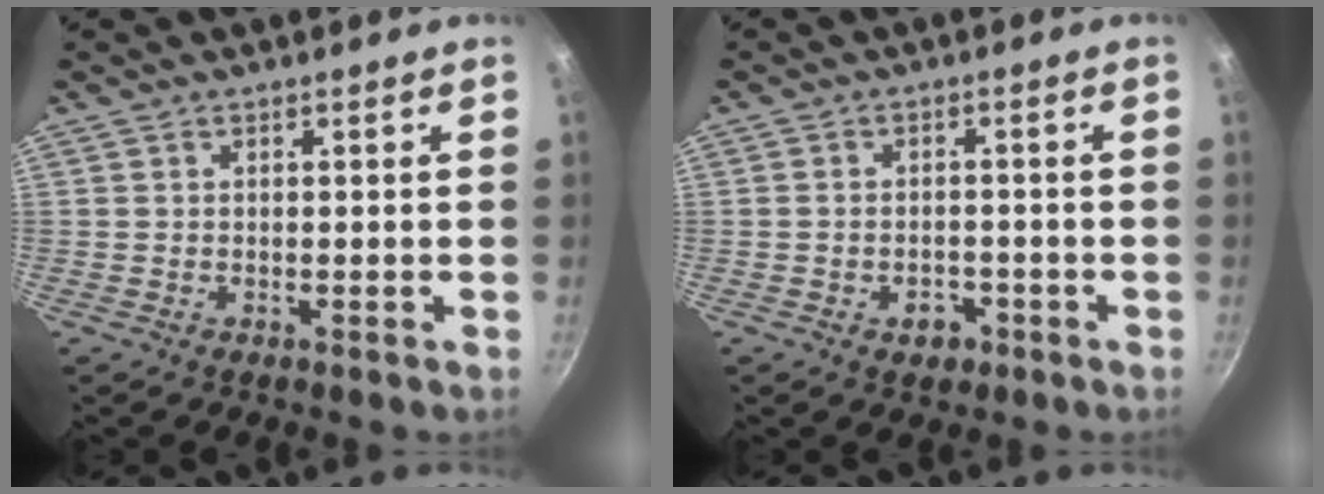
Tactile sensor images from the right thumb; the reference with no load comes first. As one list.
[{"total": 3.5, "force": [-1.8, 2.4, 1.8], "torque": [-0.017, 0.015, -0.021]}]